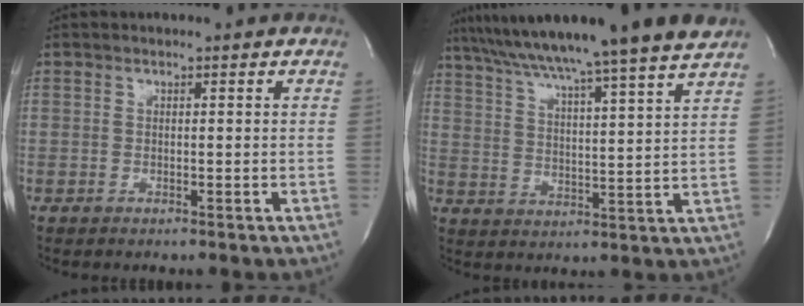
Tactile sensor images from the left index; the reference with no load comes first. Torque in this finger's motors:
{"motor_torque": [0.55, -0.65, 0.91, 0.21]}